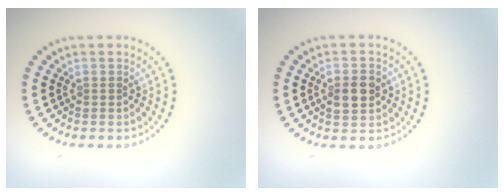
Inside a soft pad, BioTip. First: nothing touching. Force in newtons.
{"total": 2.8, "press": 2.8, "slide": 0.0}